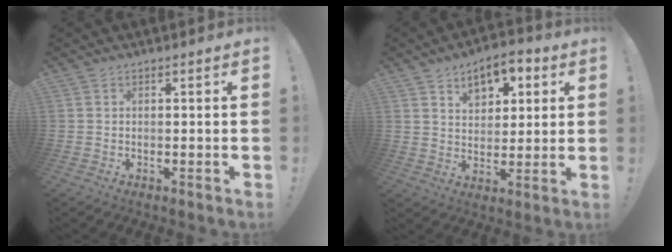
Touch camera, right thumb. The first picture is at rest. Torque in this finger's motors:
{"motor_torque": [0.04, 0.24, 0.02, 0.37, 0.26]}